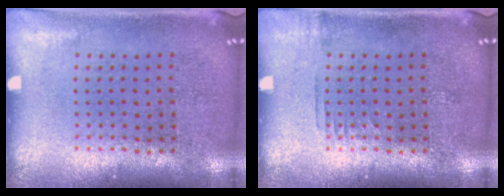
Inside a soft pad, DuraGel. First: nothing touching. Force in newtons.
{"total": 0.6, "press": 0.6, "slide": 0.2}